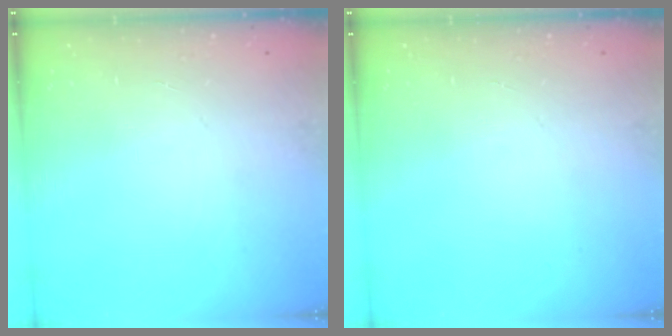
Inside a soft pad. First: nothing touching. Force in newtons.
{"total": 0.0}